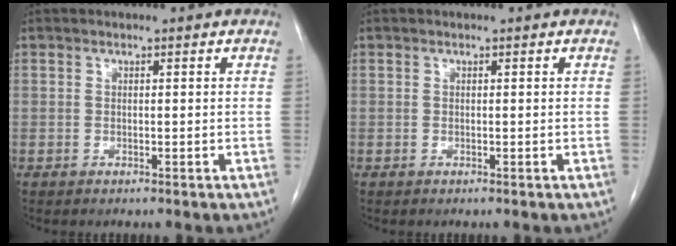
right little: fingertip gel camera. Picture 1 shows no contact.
{"total": 0.0}